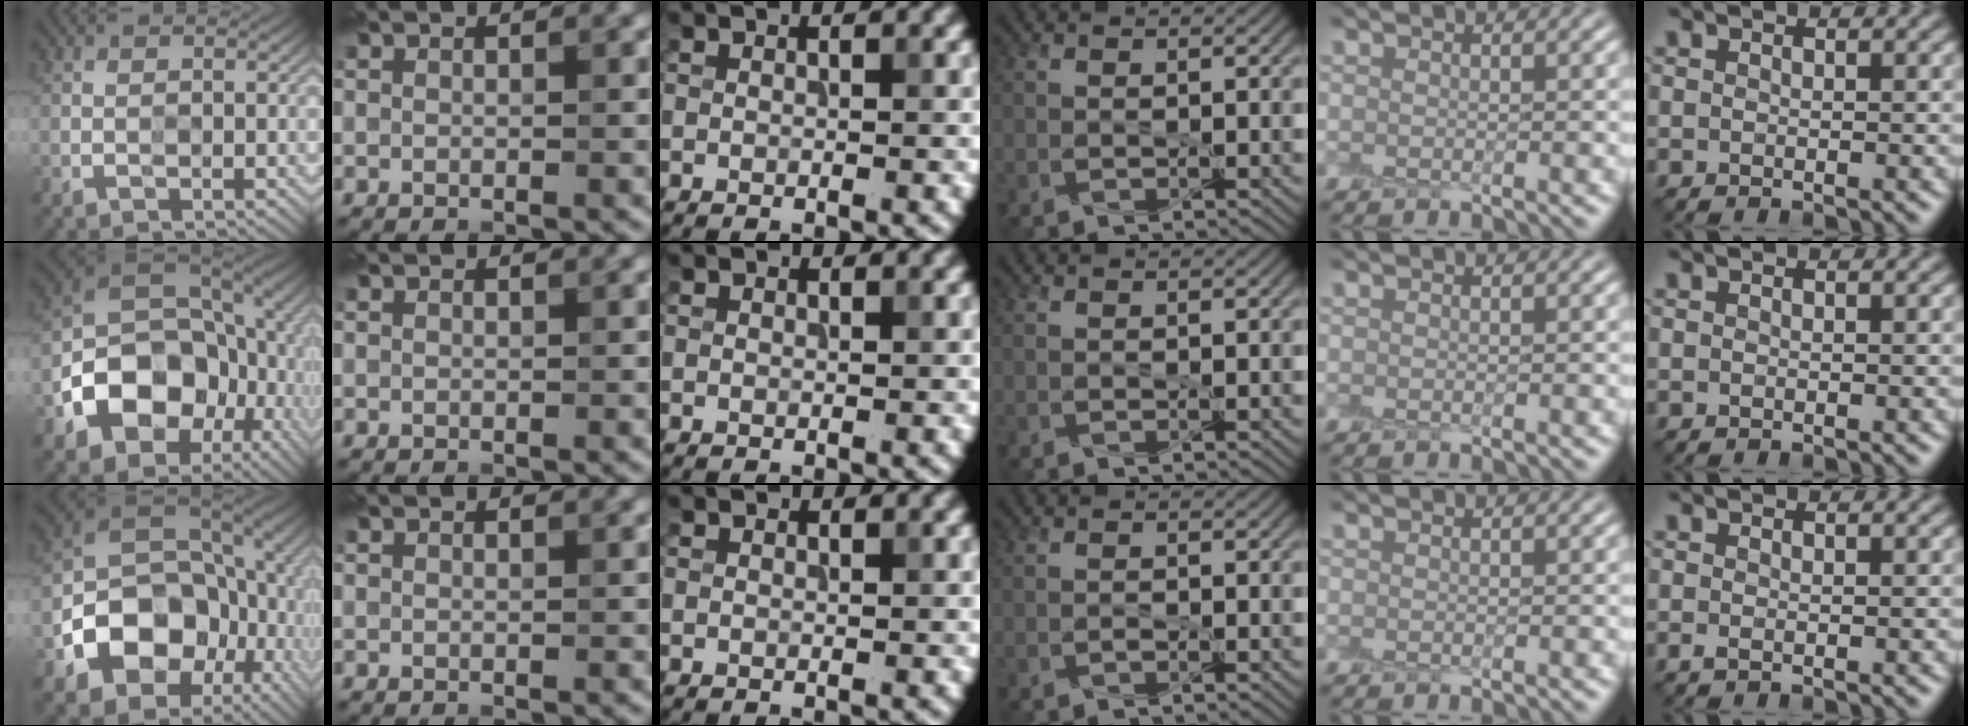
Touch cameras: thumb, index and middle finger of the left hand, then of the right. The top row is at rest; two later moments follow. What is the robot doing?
{"motion": "peel", "object": "aluminum foil"}